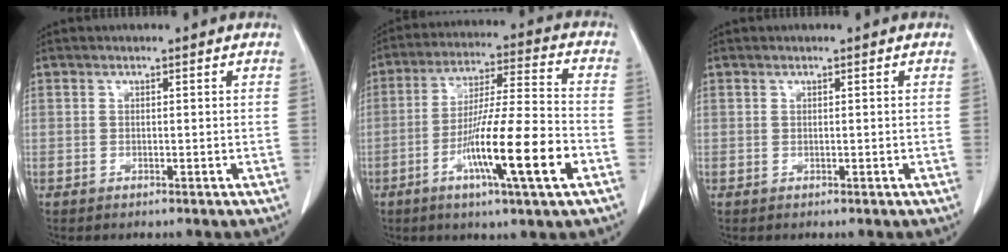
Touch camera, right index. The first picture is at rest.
{"total": 15.4, "force": [-5.8, 0.2, 14.3], "torque": [-0.253, -0.013, -0.102]}
{"total": 0.0}